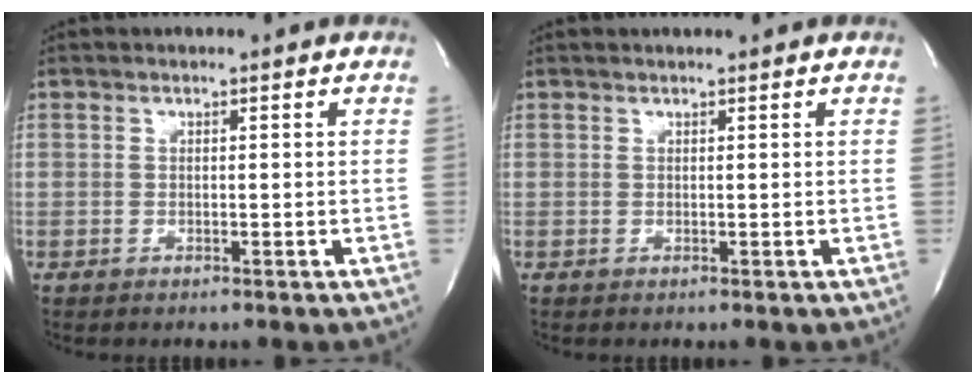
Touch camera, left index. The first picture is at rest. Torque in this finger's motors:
{"motor_torque": [0.19, -0.12, -0.09, -0.01]}